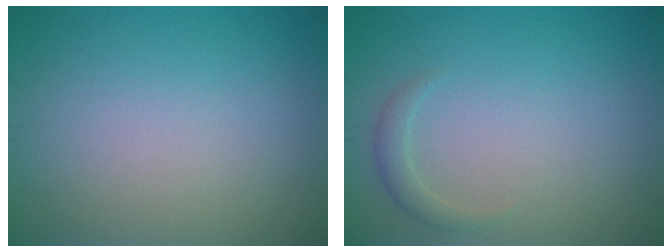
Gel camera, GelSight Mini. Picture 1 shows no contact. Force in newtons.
{"total": 1.2, "press": 1.2, "slide": 0.1}